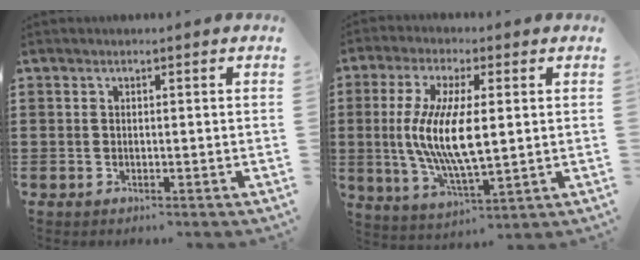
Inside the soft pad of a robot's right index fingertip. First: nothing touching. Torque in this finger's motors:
{"motor_torque": [2.08, -0.05, 1.05, 0.21]}